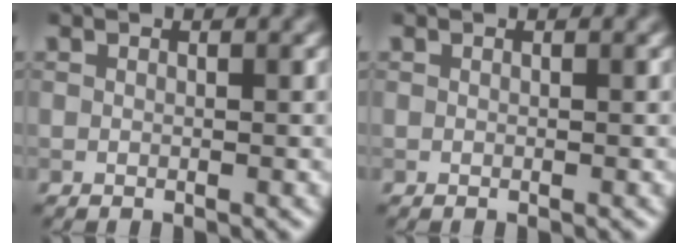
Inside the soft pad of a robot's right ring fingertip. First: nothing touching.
{"total": 0.0}